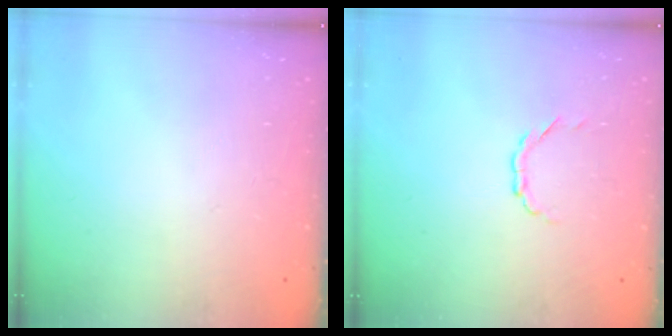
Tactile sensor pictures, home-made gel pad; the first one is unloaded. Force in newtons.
{"total": 2.8, "press": 2.7, "slide": 0.8}